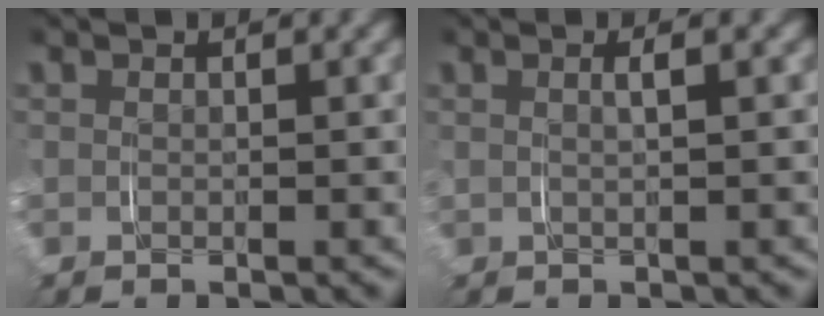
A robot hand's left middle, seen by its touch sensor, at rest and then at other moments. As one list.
[{"total": 1.2, "force": [0.4, 0.0, 1.1], "torque": [-0.023, 0.004, 0.006]}]